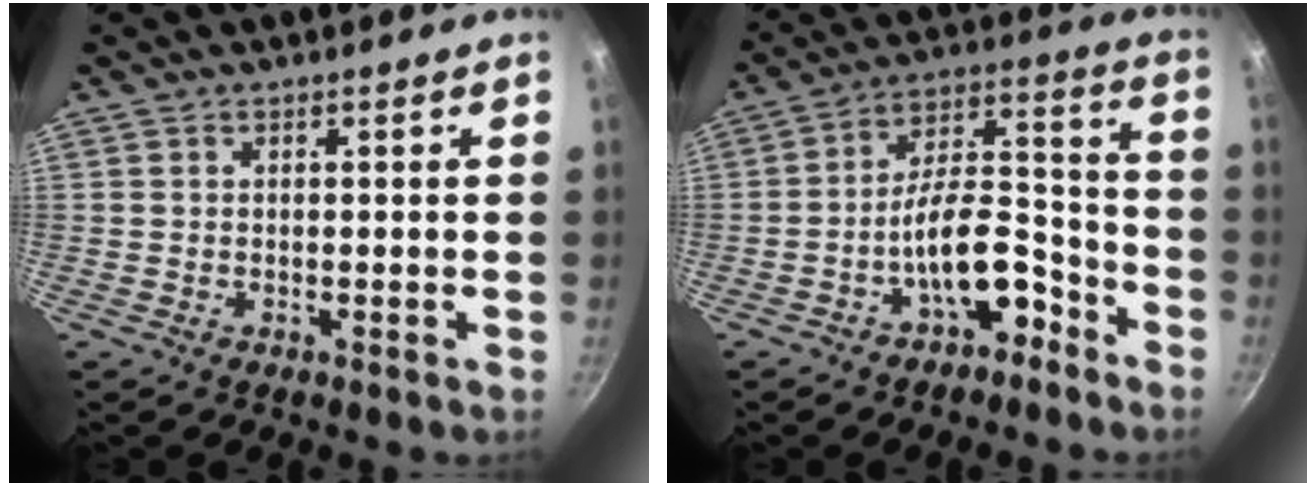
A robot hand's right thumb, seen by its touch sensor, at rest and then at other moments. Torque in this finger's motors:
{"motor_torque": [1.97, 0.98, 1.50, -1.20, 0.43]}